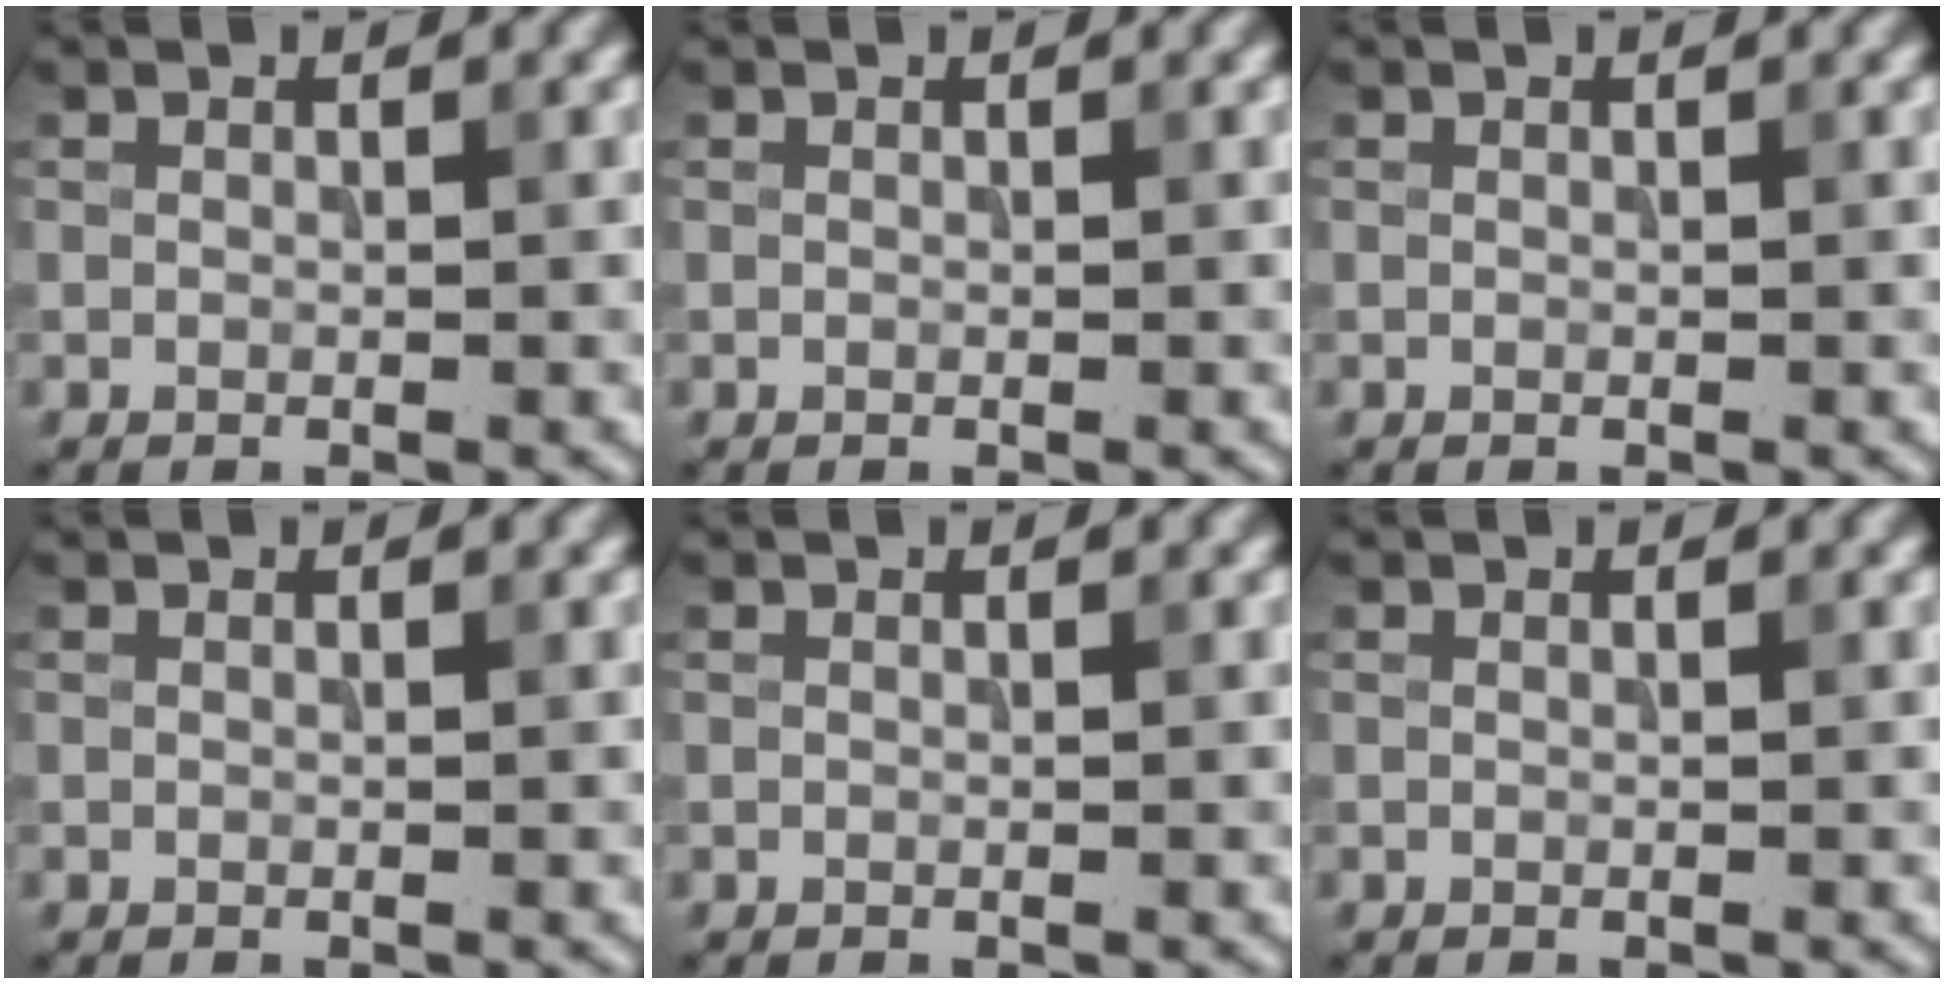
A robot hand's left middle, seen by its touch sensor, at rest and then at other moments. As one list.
[{"total": 0.0}, {"total": 0.0}, {"total": 0.0}, {"total": 0.0}, {"total": 0.0}]